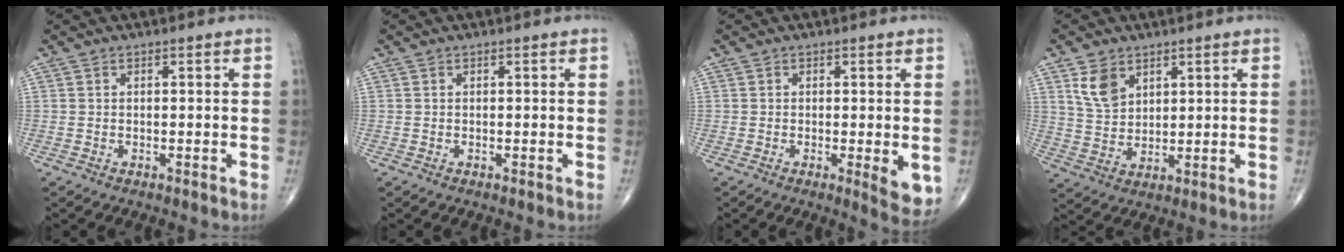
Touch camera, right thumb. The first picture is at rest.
{"total": 0.0}
{"total": 5.0, "force": [-0.7, 1.4, 4.7], "torque": [-0.064, -0.014, -0.010]}
{"total": 6.7, "force": [3.5, 4.5, 3.5], "torque": [-0.050, -0.019, 0.076]}